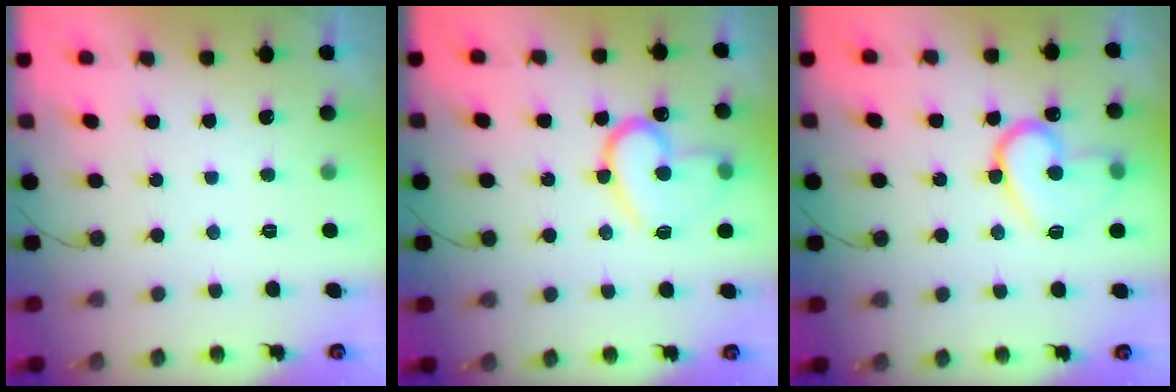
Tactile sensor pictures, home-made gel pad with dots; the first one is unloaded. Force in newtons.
{"total": 15.9, "press": 15.9, "slide": 1.3}
{"total": 14.3, "press": 14.2, "slide": 1.2}